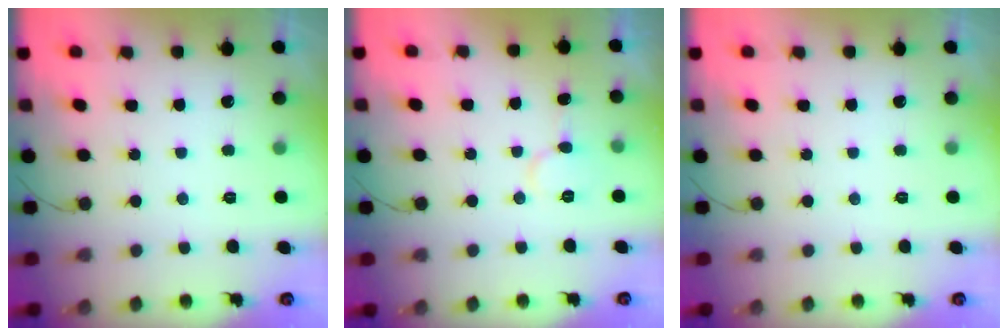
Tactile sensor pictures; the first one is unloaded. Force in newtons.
{"total": 6.1, "press": 6.1, "slide": 0.2}
{"total": 0.0}